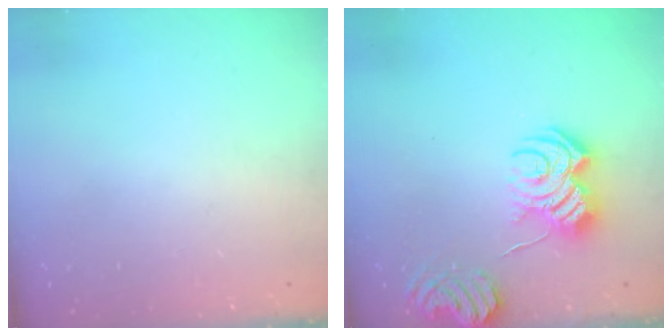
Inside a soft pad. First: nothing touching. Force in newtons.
{"total": 11.9, "press": 11.9, "slide": 0.7}